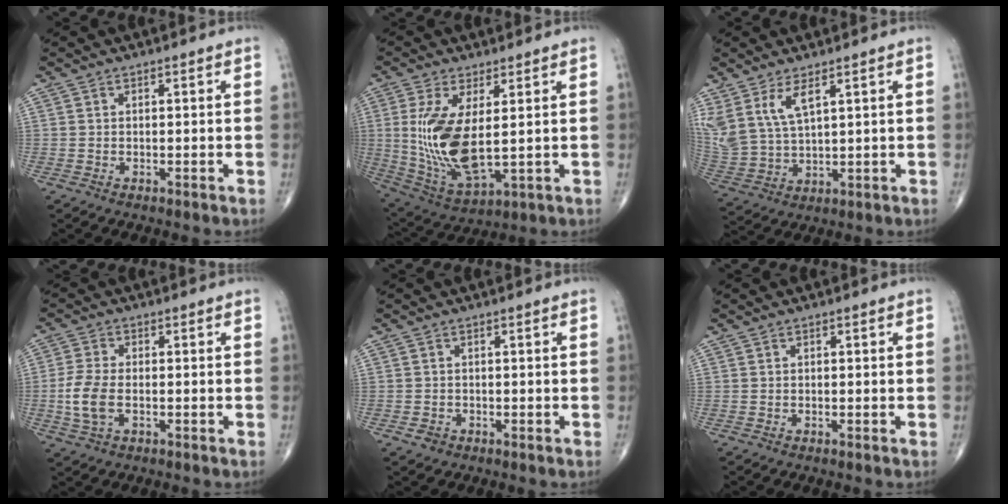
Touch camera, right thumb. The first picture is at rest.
{"total": 14.3, "force": [1.3, 5.8, 13.0], "torque": [-0.272, -0.024, 0.044]}
{"total": 10.1, "force": [5.4, 4.4, 7.3], "torque": [-0.163, -0.022, 0.124]}
{"total": 6.7, "force": [-1.3, 3.7, 5.5], "torque": [-0.124, 0.006, -0.028]}
{"total": 1.5, "force": [-0.7, 1.3, 0.5], "torque": [-0.005, 0.006, -0.010]}
{"total": 0.0}